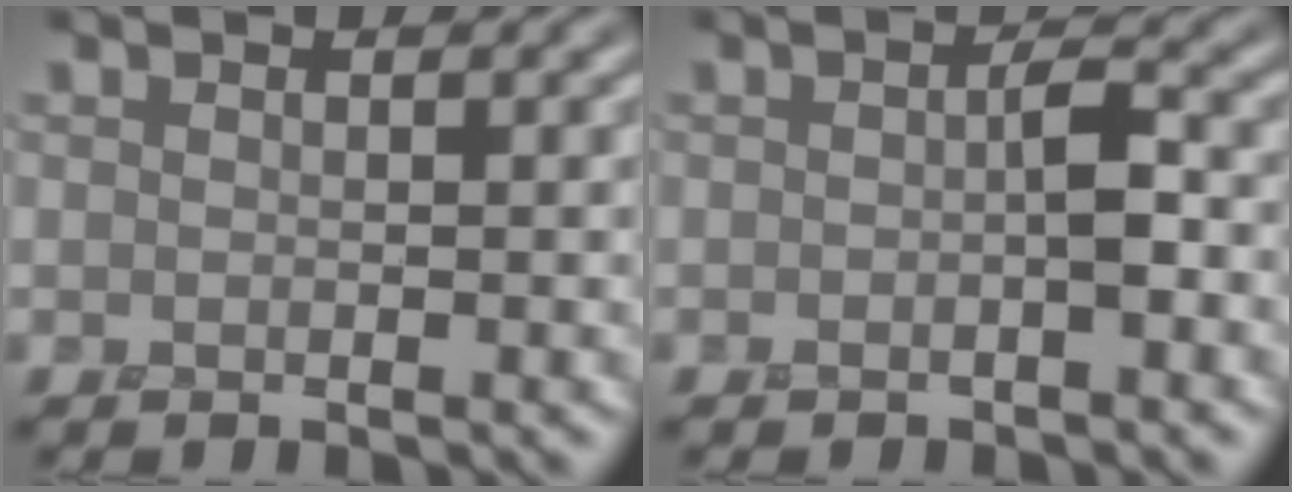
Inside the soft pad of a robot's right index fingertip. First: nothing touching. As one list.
[{"total": 1.9, "force": [-0.5, 0.6, 1.7], "torque": [-0.031, 0.007, -0.010]}]